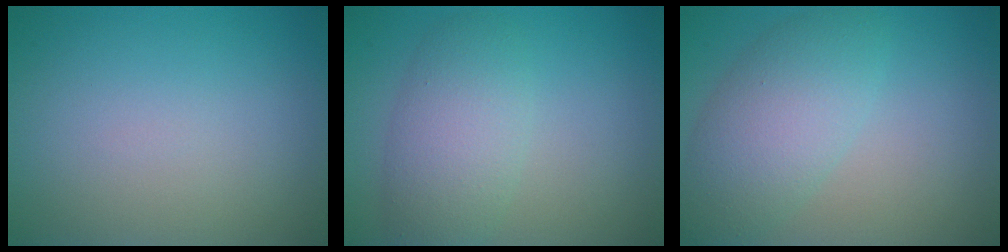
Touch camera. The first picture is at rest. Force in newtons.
{"total": 4.5, "press": 4.5, "slide": 0.2}
{"total": 5.1, "press": 5.1, "slide": 0.2}